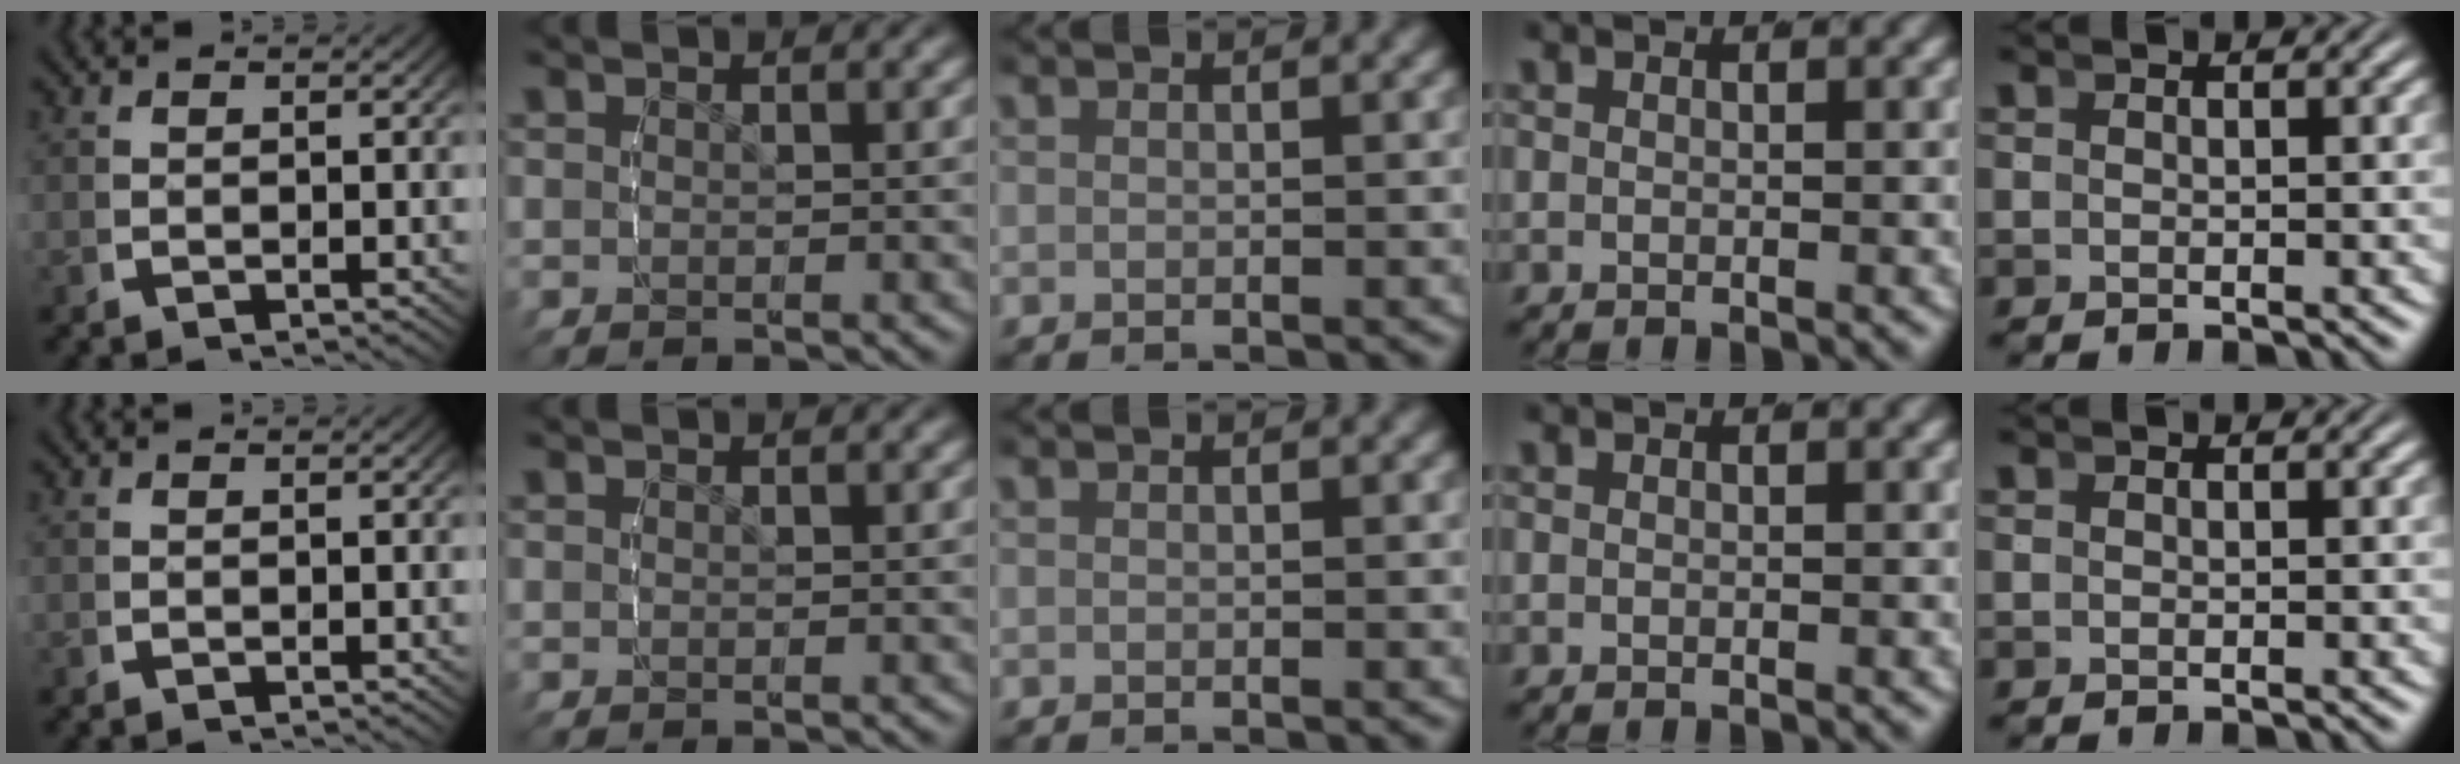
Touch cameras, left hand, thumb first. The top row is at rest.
{}